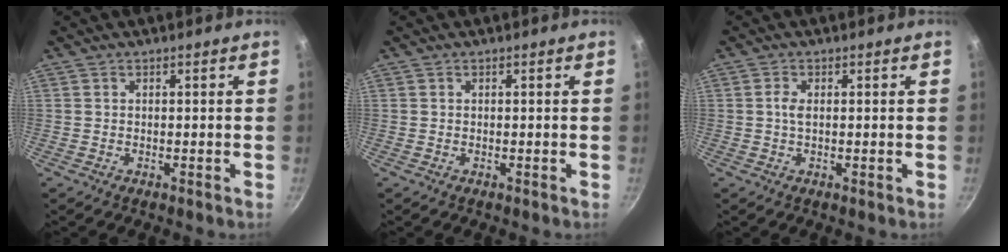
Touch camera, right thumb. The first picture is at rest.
{"total": 0.0}
{"total": 1.9, "force": [0.2, 0.8, 1.7], "torque": [-0.039, -0.002, 0.001]}